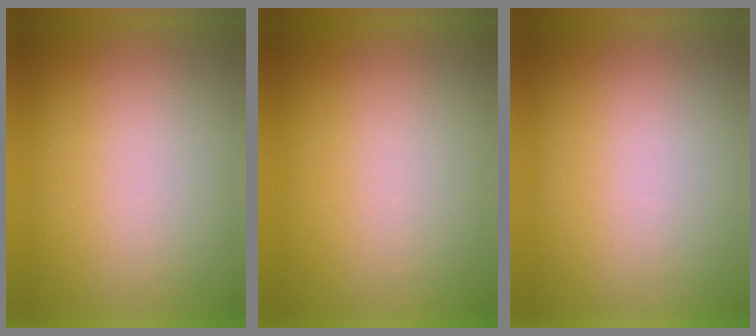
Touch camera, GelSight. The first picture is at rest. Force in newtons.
{"total": 1.3}
{"total": 0.0}